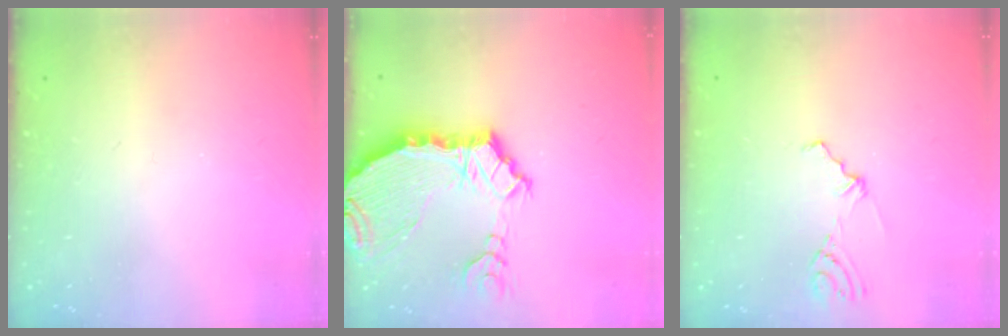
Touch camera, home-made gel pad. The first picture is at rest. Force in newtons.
{"total": 10.5, "press": 9.9, "slide": 3.4}
{"total": 2.4, "press": 2.2, "slide": 0.9}